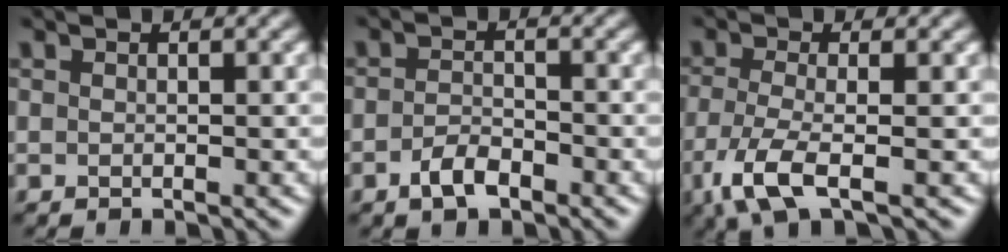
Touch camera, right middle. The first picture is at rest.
{"total": 2.4, "force": [-1.4, 1.2, 1.6], "torque": [-0.028, 0.004, -0.030]}
{"total": 4.6, "force": [-2.2, 1.3, 3.8], "torque": [-0.093, -0.015, -0.051]}